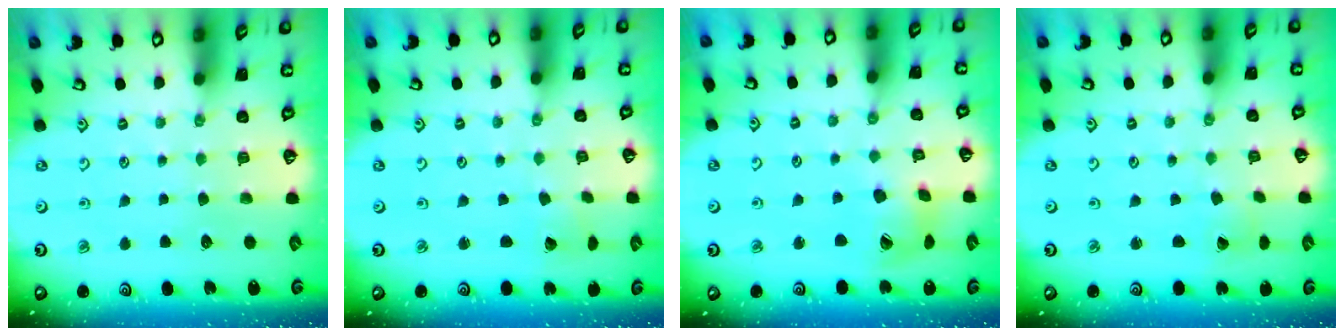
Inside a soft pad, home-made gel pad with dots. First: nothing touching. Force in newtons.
{"total": 2.7, "press": 2.7, "slide": 0.0}
{"total": 11.4, "press": 11.3, "slide": 1.5}
{"total": 0.5, "press": 0.5, "slide": 0.0}